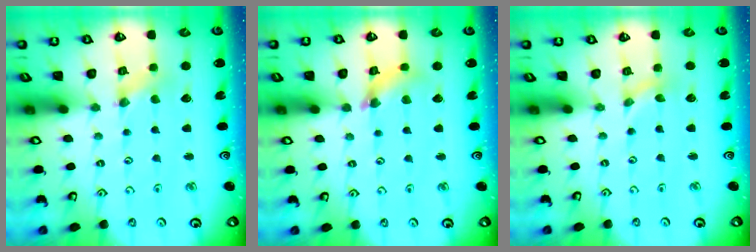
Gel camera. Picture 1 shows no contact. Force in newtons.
{"total": 5.3, "press": 5.3, "slide": 0.6}
{"total": 0.0}